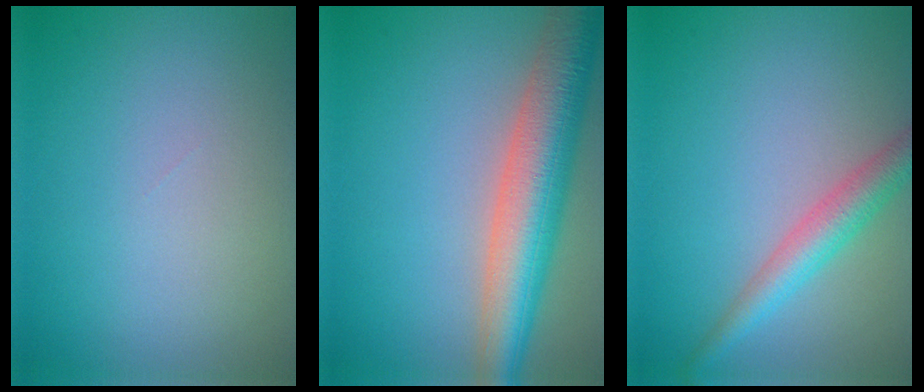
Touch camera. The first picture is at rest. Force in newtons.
{"total": 8.5, "press": 8.5, "slide": 0.6}
{"total": 3.4, "press": 3.4, "slide": 0.1}